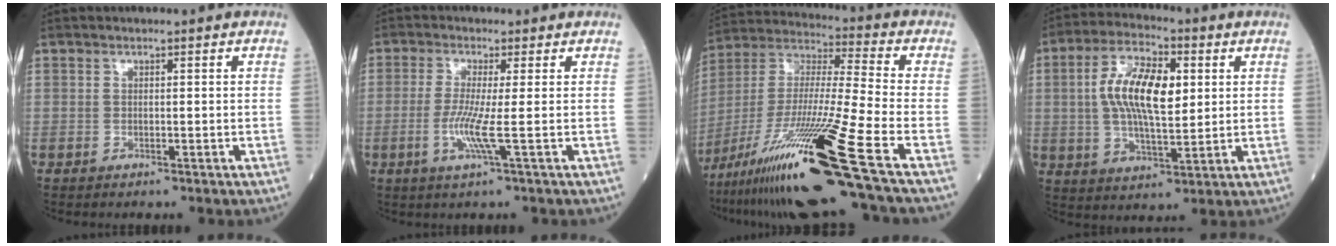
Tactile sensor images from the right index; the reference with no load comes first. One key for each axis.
{"total": 4.6, "fx": -1.1, "fy": -0.8, "fz": 4.5, "tx": -0.099, "ty": -0.012, "tz": -0.024}
{"total": 23.8, "fx": -14.1, "fy": -1.7, "fz": 19.1, "tx": -0.362, "ty": -0.045, "tz": -0.263}
{"total": 12.0, "fx": 2.0, "fy": 4.7, "fz": 10.9, "tx": -0.213, "ty": 0.013, "tz": 0.036}